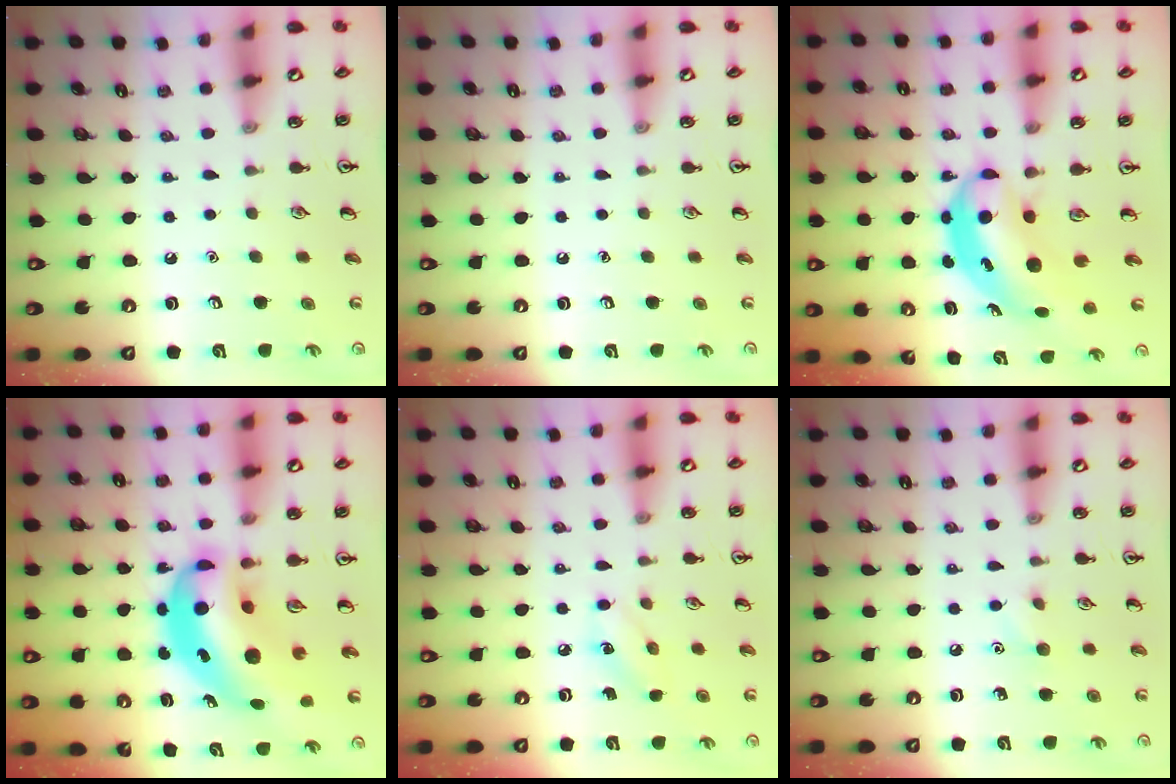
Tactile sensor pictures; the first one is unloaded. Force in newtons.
{"total": 0.0}
{"total": 6.3, "press": 6.0, "slide": 1.8}
{"total": 13.1, "press": 12.5, "slide": 4.0}
{"total": 5.4, "press": 5.1, "slide": 1.5}
{"total": 5.4, "press": 5.3, "slide": 1.1}